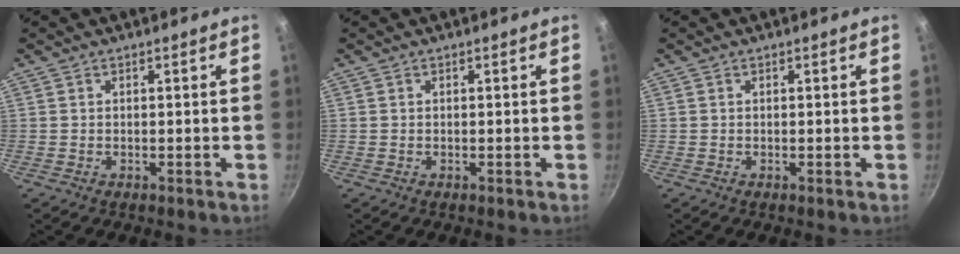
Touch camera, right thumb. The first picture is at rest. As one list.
[{"total": 0.0}, {"total": 0.0}]